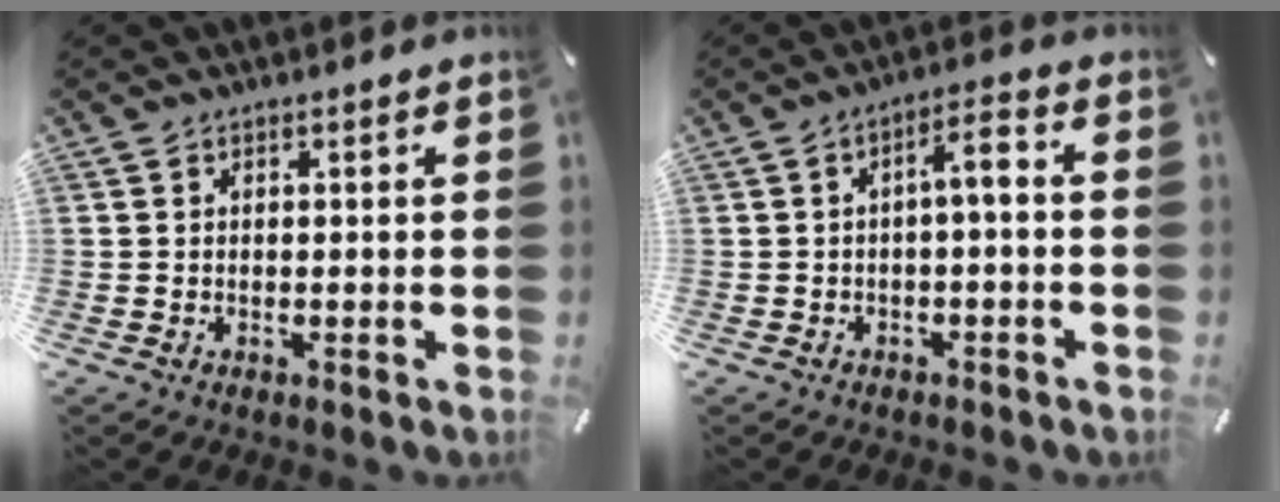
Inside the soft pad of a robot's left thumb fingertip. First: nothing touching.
{"total": 4.8, "force": [-1.2, 1.5, 4.4], "torque": [-0.081, 0.018, -0.026]}